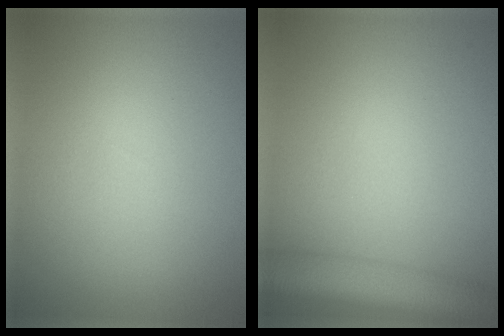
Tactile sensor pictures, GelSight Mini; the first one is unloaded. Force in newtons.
{"total": 5.9, "press": 5.9, "slide": 0.4}